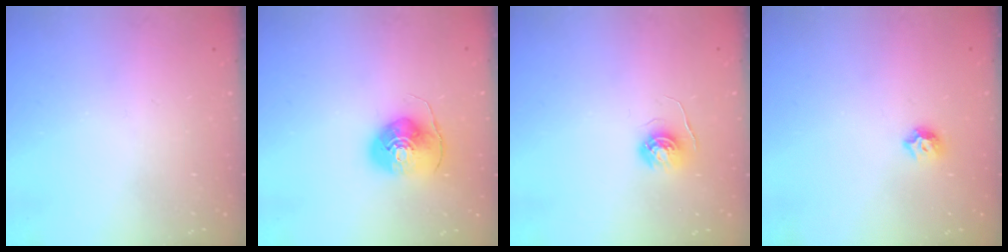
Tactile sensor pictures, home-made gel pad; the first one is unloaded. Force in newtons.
{"total": 9.8, "press": 9.7, "slide": 1.4}
{"total": 4.6, "press": 4.6, "slide": 0.4}
{"total": 5.2, "press": 5.1, "slide": 0.9}